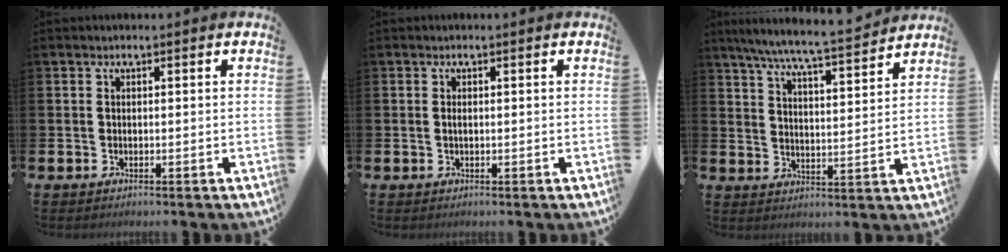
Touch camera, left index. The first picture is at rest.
{"total": 0.6, "force": [0.1, 0.2, 0.5], "torque": [-0.012, 0.002, 0.002]}
{"total": 7.8, "force": [7.2, 0.0, 2.9], "torque": [-0.070, -0.051, 0.125]}